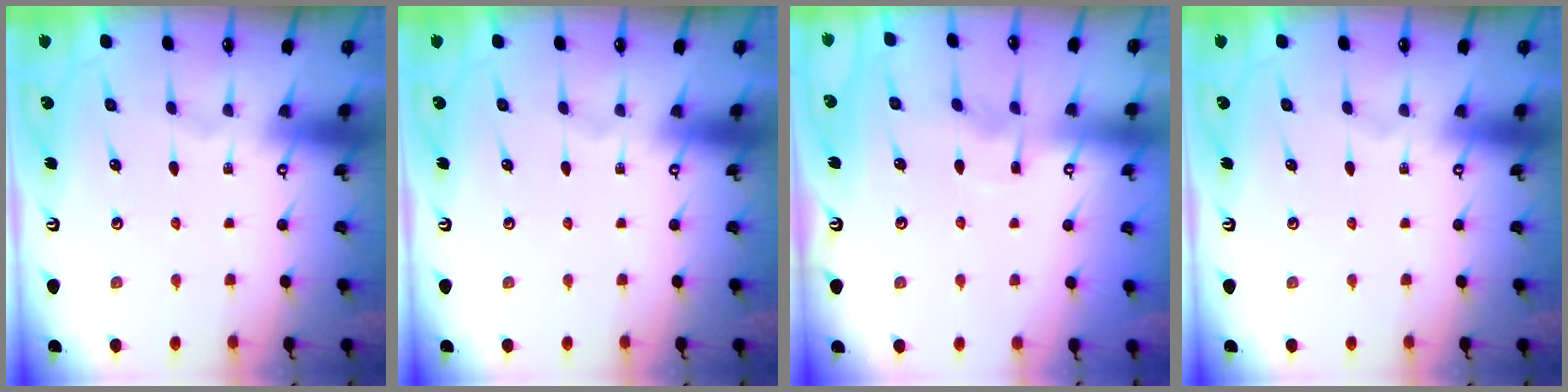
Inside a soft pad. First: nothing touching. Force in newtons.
{"total": 0.0}
{"total": 3.1, "press": 3.1, "slide": 0.3}
{"total": 0.0}